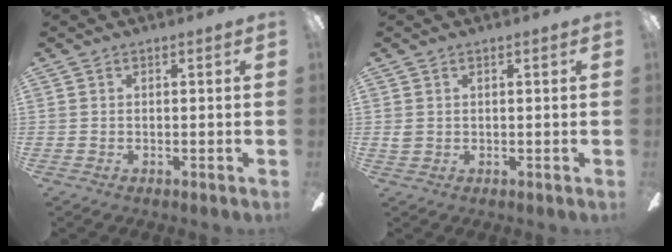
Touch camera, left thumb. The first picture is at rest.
{"total": 1.7, "force": [0.5, 1.2, 1.1], "torque": [-0.022, 0.005, 0.008]}